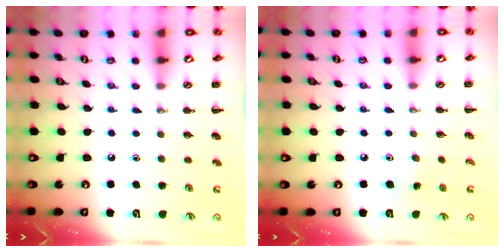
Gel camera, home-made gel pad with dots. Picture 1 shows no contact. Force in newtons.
{"total": 3.0, "press": 2.9, "slide": 1.0}